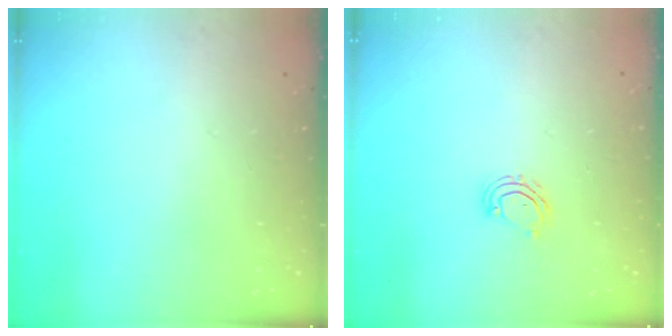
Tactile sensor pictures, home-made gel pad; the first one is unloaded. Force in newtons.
{"total": 5.0, "press": 4.9, "slide": 0.3}